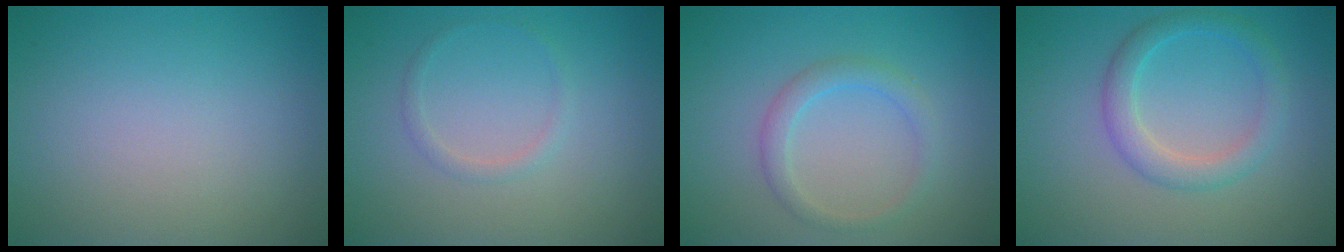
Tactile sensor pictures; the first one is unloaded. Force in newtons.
{"total": 1.0, "press": 1.0, "slide": 0.1}
{"total": 2.1, "press": 2.1, "slide": 0.1}
{"total": 3.0, "press": 3.0, "slide": 0.1}